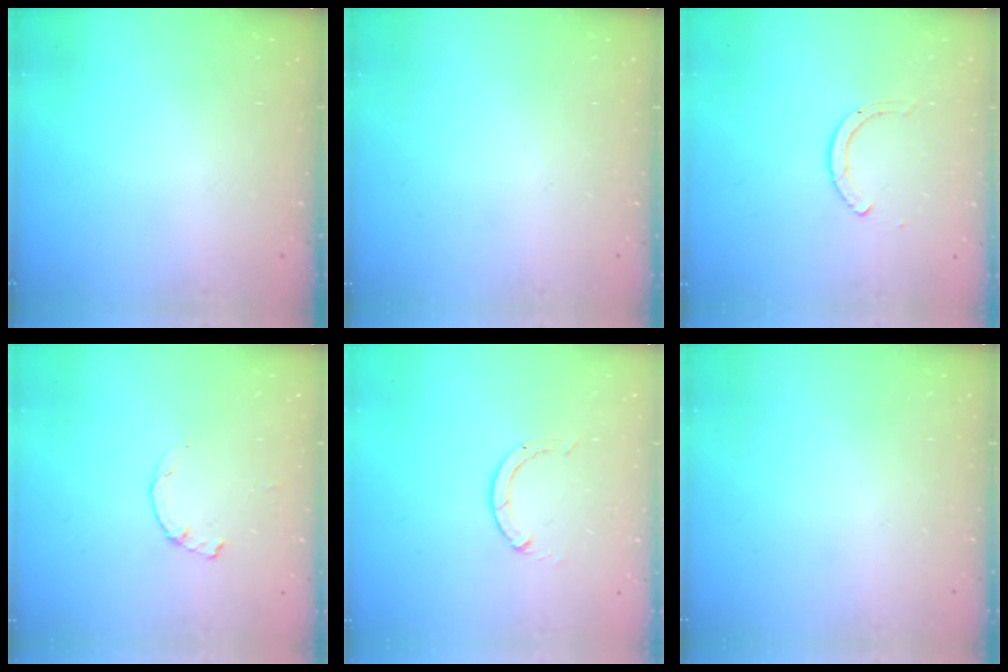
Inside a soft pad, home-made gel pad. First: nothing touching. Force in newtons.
{"total": 0.0}
{"total": 2.0, "press": 1.9, "slide": 0.3}
{"total": 1.2, "press": 1.1, "slide": 0.3}
{"total": 0.0}
{"total": 0.0}